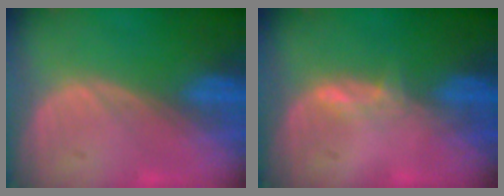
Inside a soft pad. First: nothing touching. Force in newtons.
{"total": 1.6, "press": 1.5, "slide": 0.6}